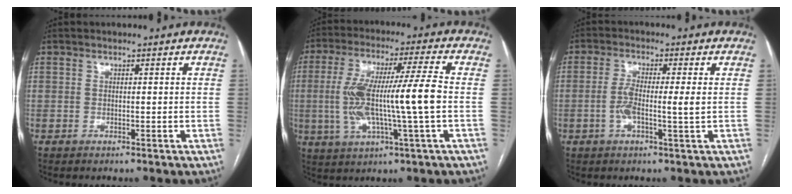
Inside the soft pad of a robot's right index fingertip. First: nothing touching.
{"total": 13.8, "force": [-0.9, 0.3, 13.7], "torque": [-0.271, 0.012, -0.018]}
{"total": 5.0, "force": [-0.4, 0.3, 5.0], "torque": [-0.099, 0.002, -0.011]}